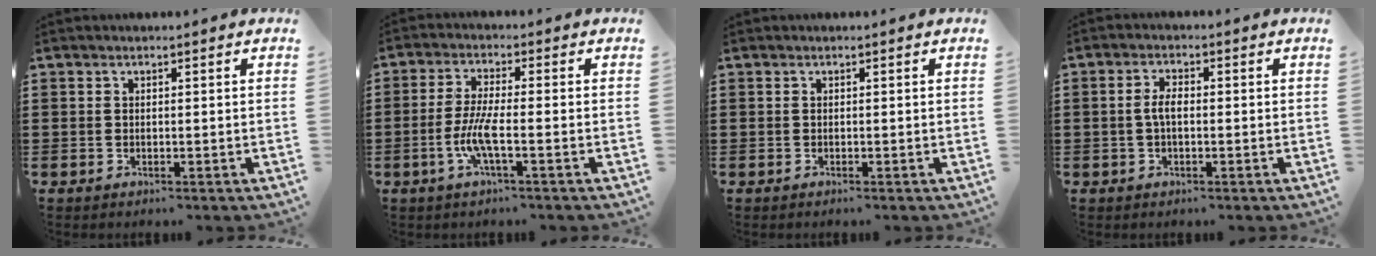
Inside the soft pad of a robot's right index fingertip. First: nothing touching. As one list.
[{"total": 5.9, "force": [-2.1, 0.8, 5.5], "torque": [-0.128, -0.016, -0.048]}, {"total": 0.0}, {"total": 2.7, "force": [-0.2, 1.0, 2.5], "torque": [-0.062, -0.004, -0.009]}]